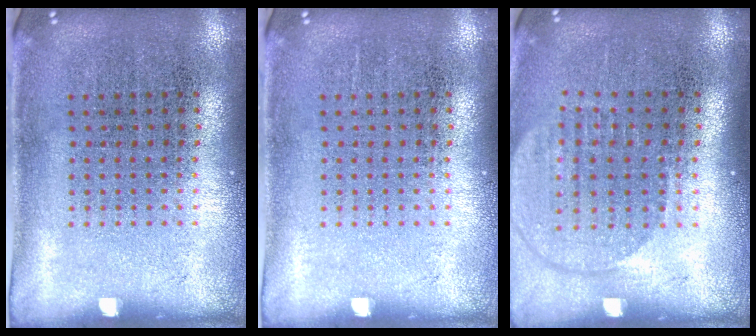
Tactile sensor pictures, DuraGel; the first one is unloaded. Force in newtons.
{"total": 0.0}
{"total": 1.6, "press": 1.4, "slide": 0.9}